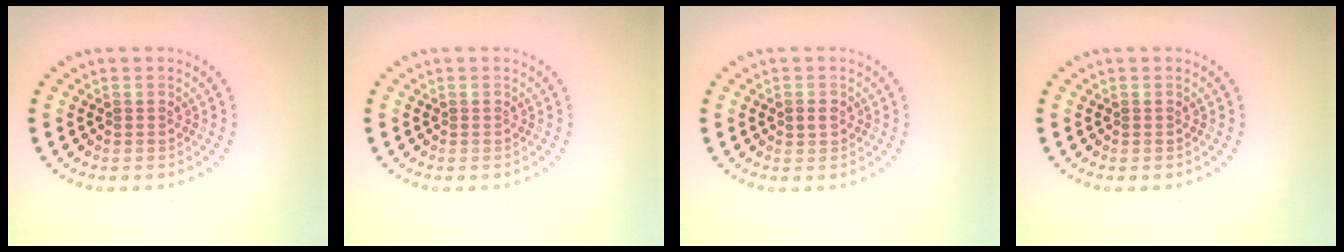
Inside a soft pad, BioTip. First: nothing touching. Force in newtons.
{"total": 0.0}
{"total": 1.0, "press": 1.0, "slide": 0.3}
{"total": 0.0}